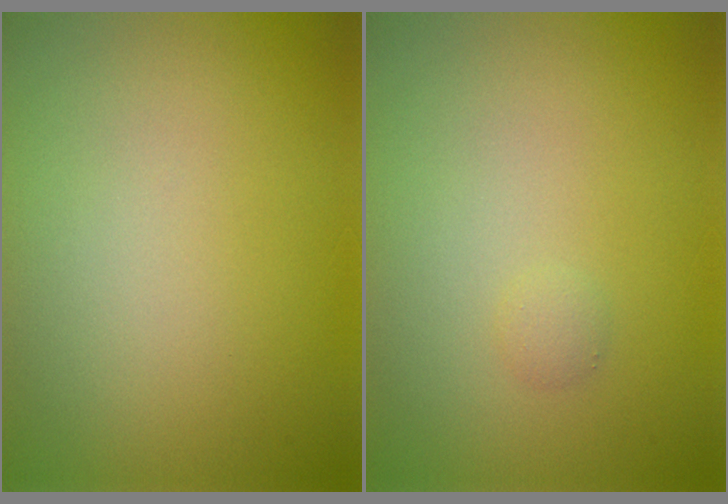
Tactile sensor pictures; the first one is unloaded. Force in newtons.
{"total": 0.6, "press": 0.6, "slide": 0.0}